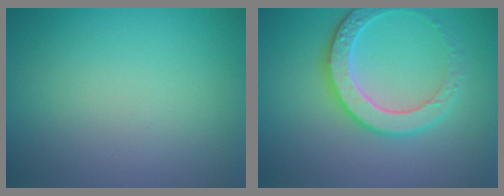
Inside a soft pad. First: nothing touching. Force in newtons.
{"total": 3.8, "press": 3.8, "slide": 0.7}